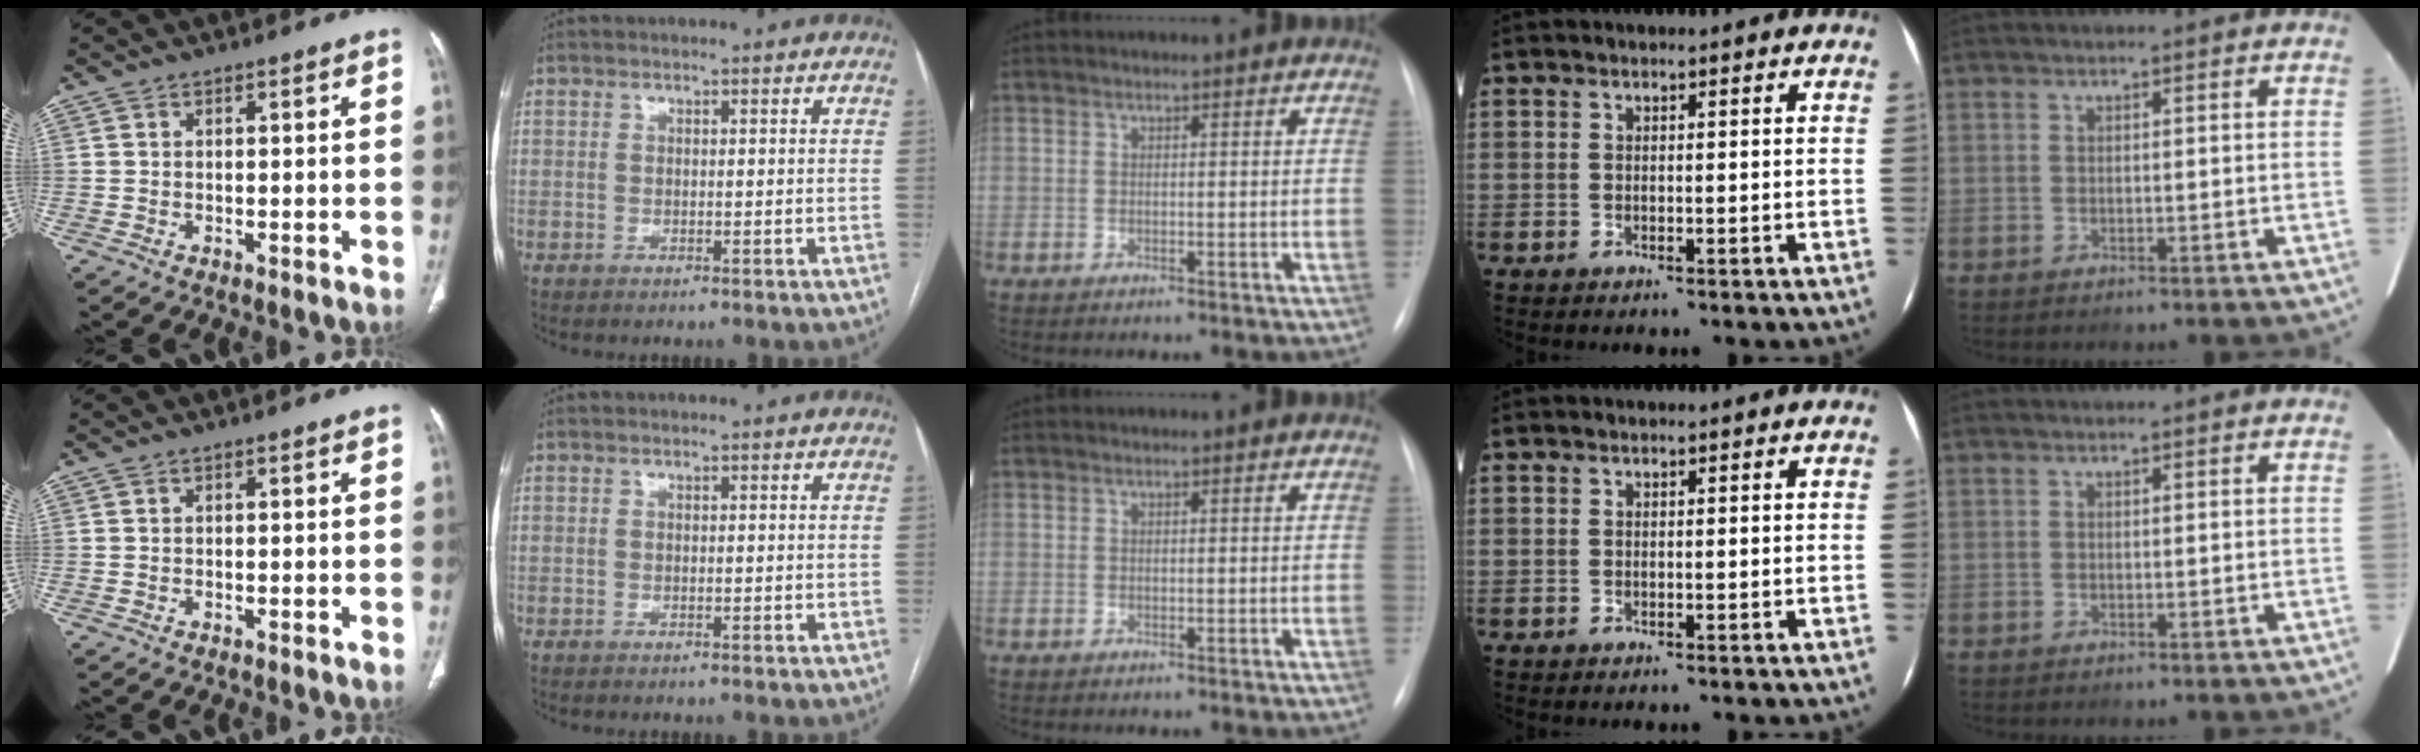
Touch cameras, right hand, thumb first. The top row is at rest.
{}